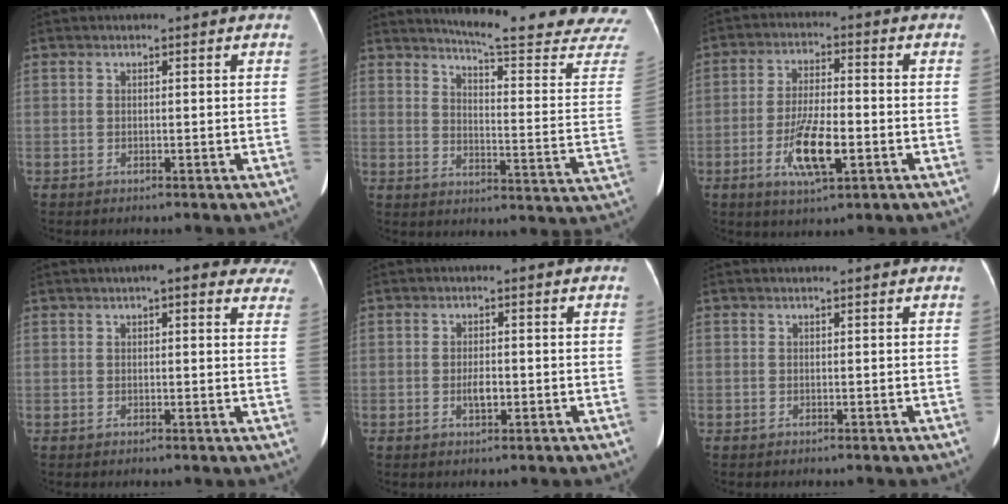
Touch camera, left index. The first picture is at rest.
{"total": 20.5, "force": [19.3, -1.0, 6.9], "torque": [-0.101, -0.130, 0.225]}
{"total": 8.8, "force": [-3.3, 2.1, 7.9], "torque": [-0.155, -0.008, -0.056]}
{"total": 9.9, "force": [7.7, 2.8, 5.6], "torque": [-0.040, 0.006, 0.070]}
{"total": 2.2, "force": [-0.8, 0.9, 1.9], "torque": [-0.035, -0.001, -0.011]}
{"total": 0.0}